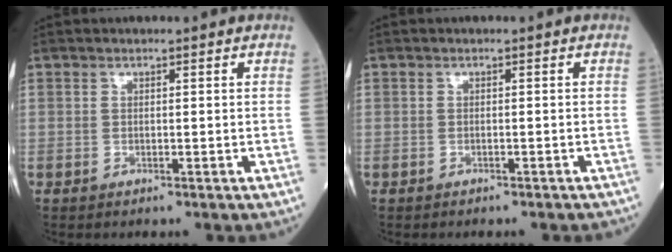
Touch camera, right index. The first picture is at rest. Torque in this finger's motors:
{"motor_torque": [-0.20, -0.12, -0.12, -0.01]}